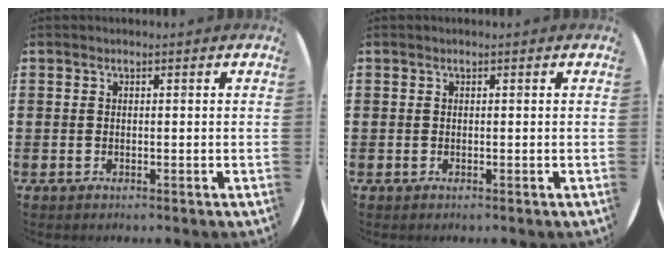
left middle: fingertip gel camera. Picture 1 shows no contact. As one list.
[{"total": 0.0}]